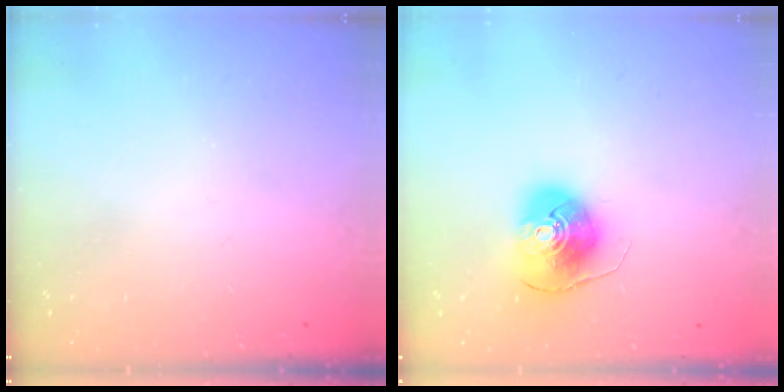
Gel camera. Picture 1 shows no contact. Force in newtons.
{"total": 10.2, "press": 10.1, "slide": 1.1}